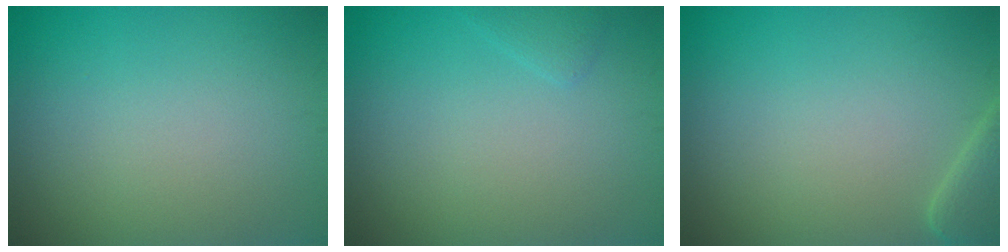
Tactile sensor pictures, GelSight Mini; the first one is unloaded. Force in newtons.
{"total": 0.9, "press": 0.9, "slide": 0.1}
{"total": 2.4, "press": 2.3, "slide": 0.4}